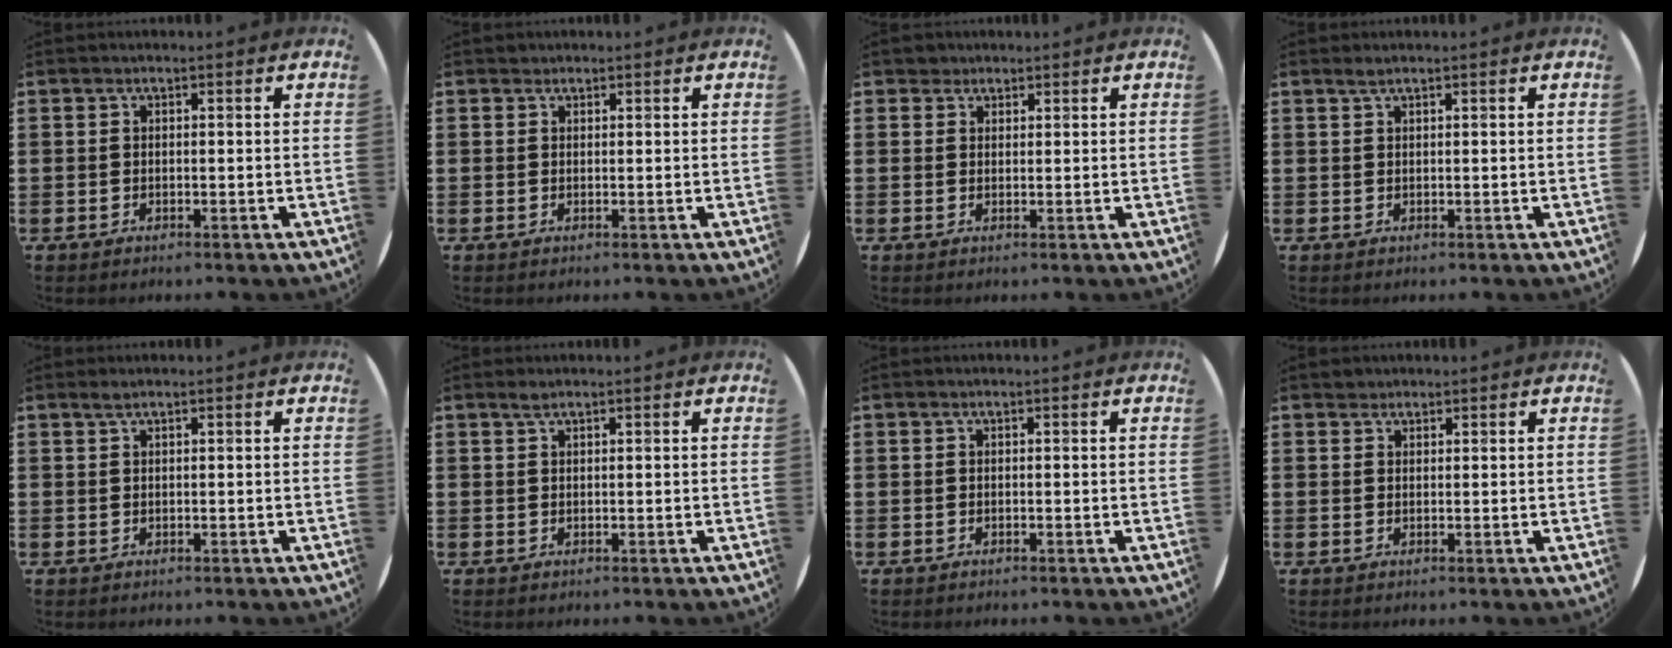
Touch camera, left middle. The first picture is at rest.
{"total": 0.5, "force": [0.5, 0.2, -0.1], "torque": [0.002, 0.004, 0.009]}
{"total": 1.5, "force": [1.3, 0.8, -0.1], "torque": [0.006, 0.000, 0.025]}
{"total": 0.9, "force": [0.7, 0.0, 0.5], "torque": [-0.010, 0.002, 0.012]}
{"total": 0.8, "force": [0.6, 0.0, 0.5], "torque": [-0.010, 0.001, 0.010]}
{"total": 0.9, "force": [0.7, 0.0, 0.5], "torque": [-0.010, 0.001, 0.013]}
{"total": 0.0}
{"total": 1.0, "force": [0.9, 0.3, -0.1], "torque": [0.001, 0.002, 0.019]}